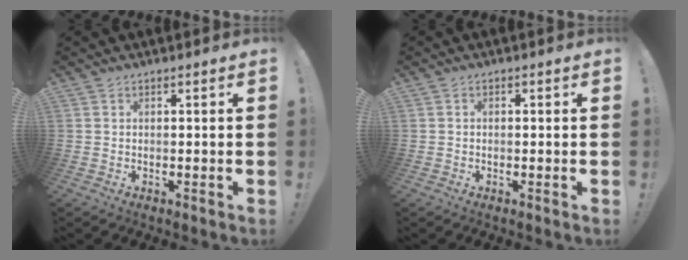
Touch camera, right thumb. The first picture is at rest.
{"total": 0.8, "force": [-0.5, 0.4, 0.4], "torque": [-0.012, 0.005, -0.009]}